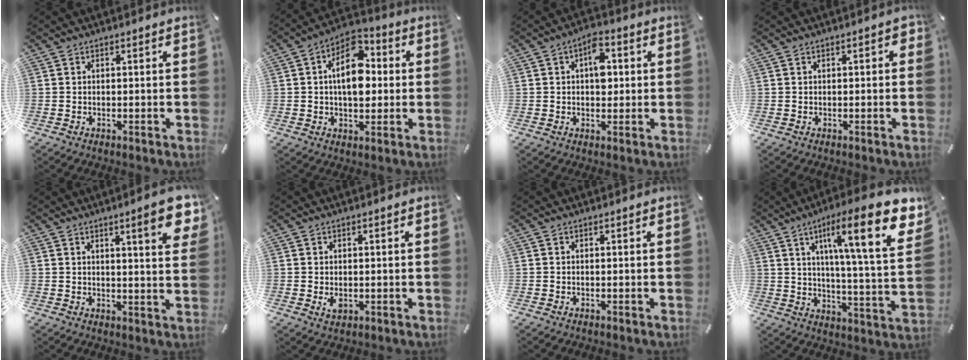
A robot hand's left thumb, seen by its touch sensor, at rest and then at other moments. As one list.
[{"total": 12.8, "force": [1.5, 8.2, 9.7], "torque": [-0.147, -0.006, 0.025]}, {"total": 7.1, "force": [1.2, 4.4, 5.4], "torque": [-0.059, -0.005, 0.011]}, {"total": 1.6, "force": [-0.3, 0.8, 1.3], "torque": [-0.022, 0.005, -0.005]}, {"total": 9.5, "force": [4.9, 1.8, 8.0], "torque": [-0.110, -0.022, 0.073]}, {"total": 2.4, "force": [-0.4, 1.5, 1.8], "torque": [-0.041, -0.001, -0.008]}, {"total": 0.0}, {"total": 20.9, "force": [10.0, 3.9, 17.9], "torque": [-0.272, -0.057, 0.138]}]